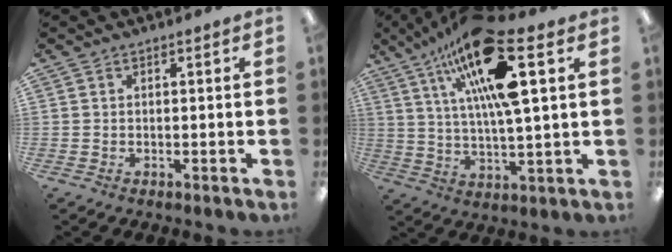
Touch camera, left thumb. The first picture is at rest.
{"total": 19.8, "force": [9.2, 5.6, 16.6], "torque": [-0.295, -0.029, 0.146]}